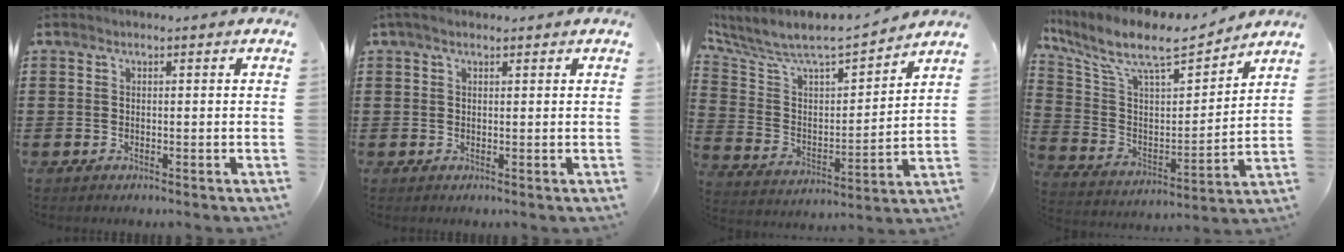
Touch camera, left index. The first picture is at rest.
{"total": 1.5, "force": [0.8, 0.6, 1.1], "torque": [-0.023, 0.004, 0.015]}
{"total": 6.6, "force": [5.8, 1.5, 2.7], "torque": [-0.085, -0.052, 0.093]}
{"total": 9.9, "force": [7.8, 2.6, 5.5], "torque": [-0.134, -0.048, 0.129]}